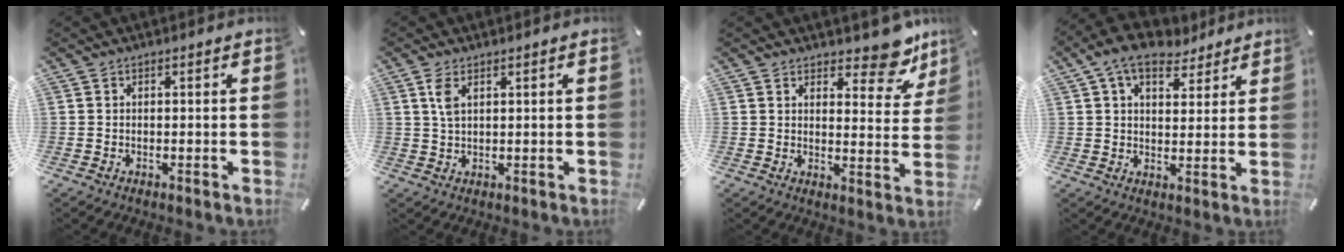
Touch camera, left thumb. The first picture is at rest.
{"total": 3.6, "force": [1.5, 1.4, 2.9], "torque": [-0.064, 0.004, 0.025]}
{"total": 10.5, "force": [8.2, 4.6, 4.8], "torque": [-0.041, -0.065, 0.141]}
{"total": 10.2, "force": [6.9, 5.6, 5.0], "torque": [-0.086, -0.027, 0.124]}